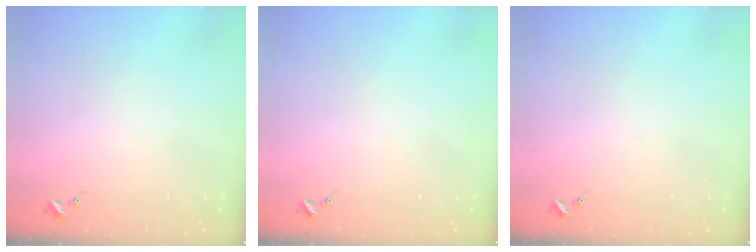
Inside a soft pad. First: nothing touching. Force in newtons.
{"total": 0.0}
{"total": 0.0}